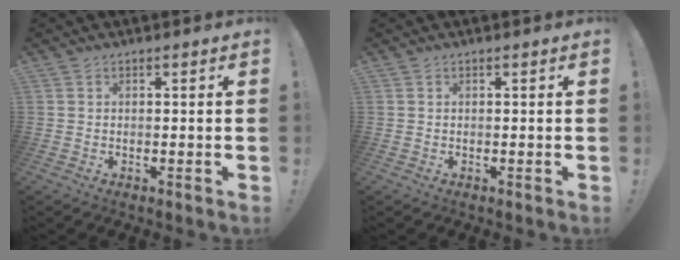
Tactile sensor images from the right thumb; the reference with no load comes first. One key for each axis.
{"total": 0.0}